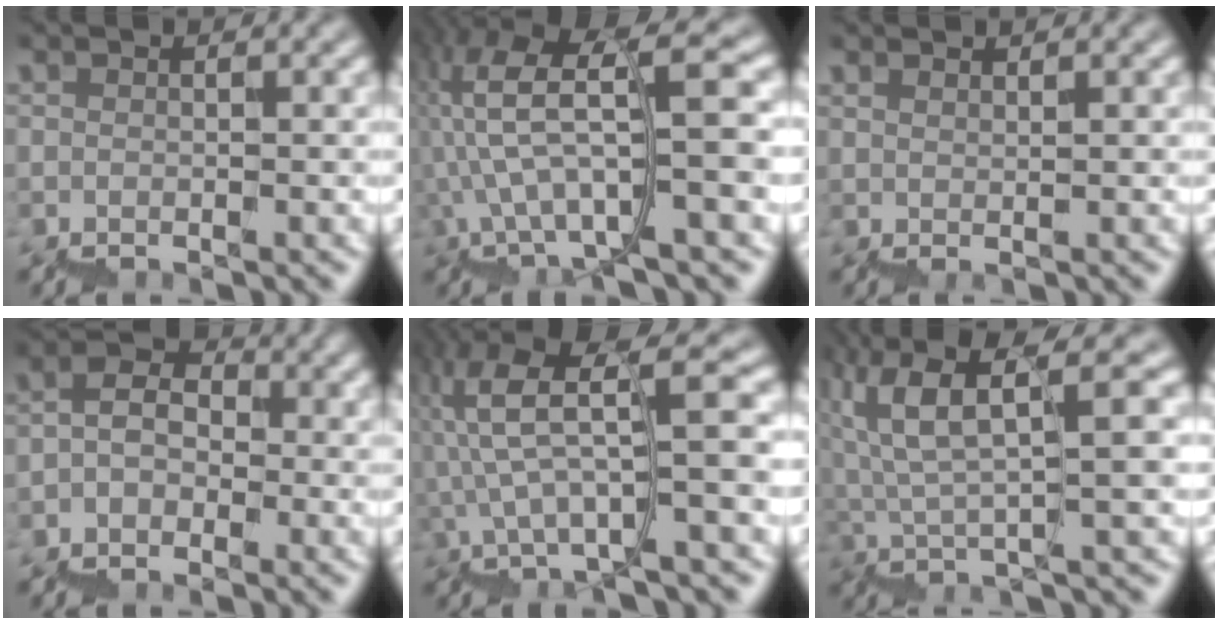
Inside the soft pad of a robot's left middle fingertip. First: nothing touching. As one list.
[{"total": 10.2, "force": [0.5, 3.3, 9.6], "torque": [-0.180, 0.032, 0.016]}, {"total": 0.9, "force": [0.7, 0.2, 0.4], "torque": [0.008, -0.001, 0.015]}, {"total": 2.6, "force": [-0.4, 2.0, 1.5], "torque": [-0.030, 0.022, -0.016]}, {"total": 9.1, "force": [1.0, 2.5, 8.7], "torque": [-0.168, 0.035, 0.022]}, {"total": 7.4, "force": [4.4, 0.7, 5.9], "torque": [-0.104, 0.030, 0.082]}]